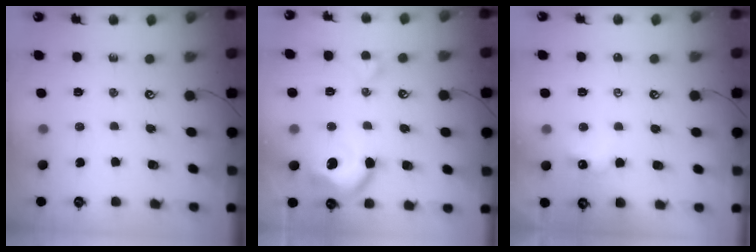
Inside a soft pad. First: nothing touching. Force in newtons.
{"total": 12.4, "press": 12.2, "slide": 1.9}
{"total": 2.3, "press": 2.2, "slide": 0.6}